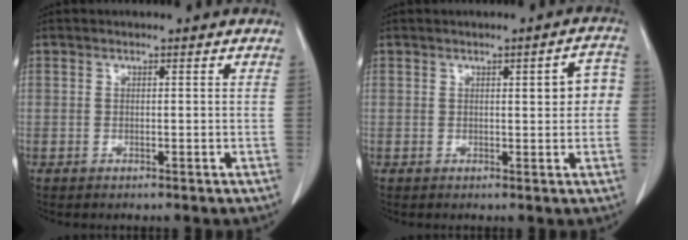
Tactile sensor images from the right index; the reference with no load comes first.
{"total": 4.2, "force": [0.5, 1.3, 4.0], "torque": [-0.043, 0.015, 0.004]}